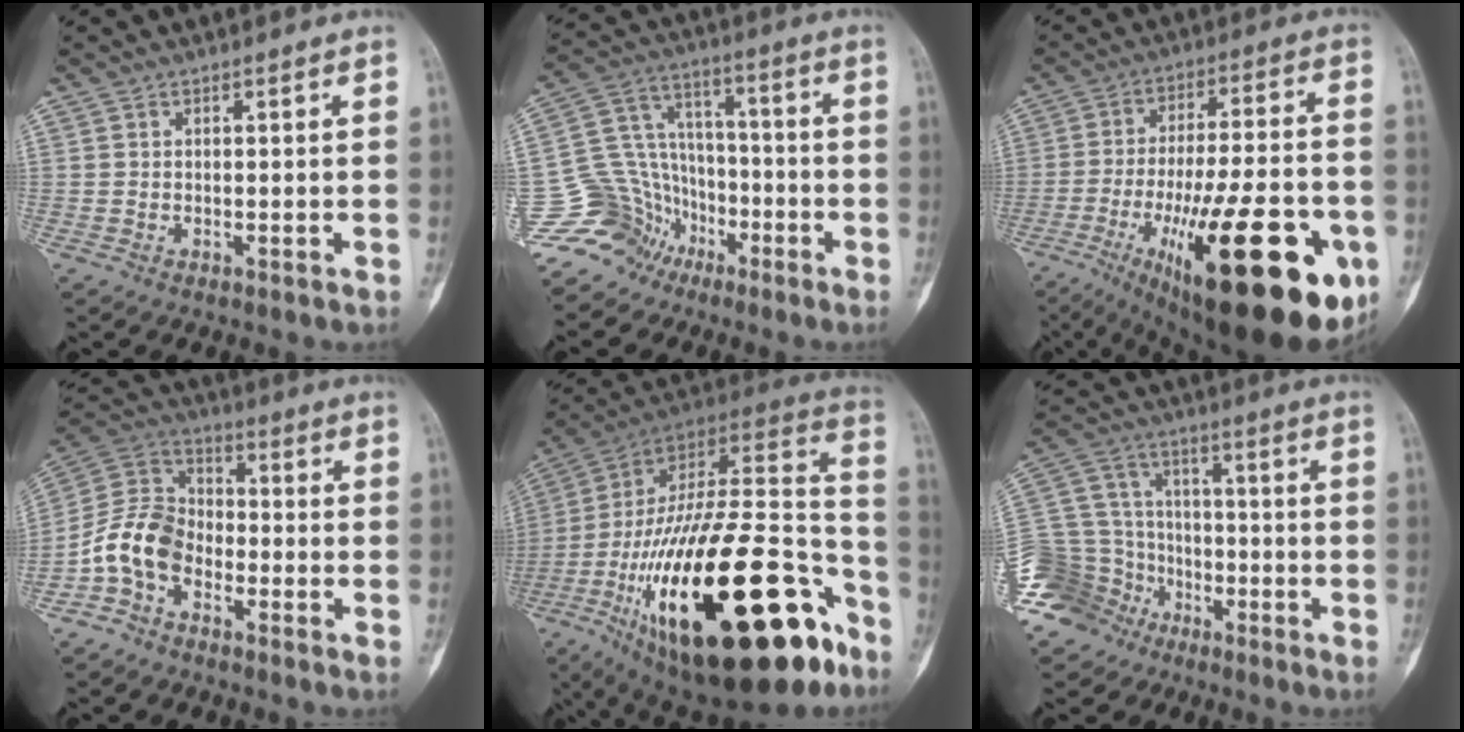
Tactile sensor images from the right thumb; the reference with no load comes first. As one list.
[{"total": 13.8, "force": [-9.1, 10.1, 2.7], "torque": [-0.036, 0.087, -0.170]}, {"total": 33.1, "force": [-12.3, 10.8, 28.8], "torque": [-0.384, 0.023, -0.171]}, {"total": 10.2, "force": [-4.4, 7.0, 5.9], "torque": [-0.111, 0.052, -0.102]}, {"total": 43.5, "force": [-18.2, 16.9, 35.7], "torque": [-0.549, 0.050, -0.293]}, {"total": 15.9, "force": [-9.6, 12.1, 3.9], "torque": [-0.081, 0.073, -0.174]}]